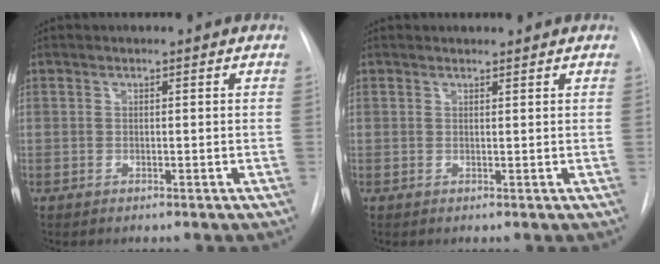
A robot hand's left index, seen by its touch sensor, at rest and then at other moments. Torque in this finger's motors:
{"motor_torque": [0.15, -0.16, -0.09, 0.00]}